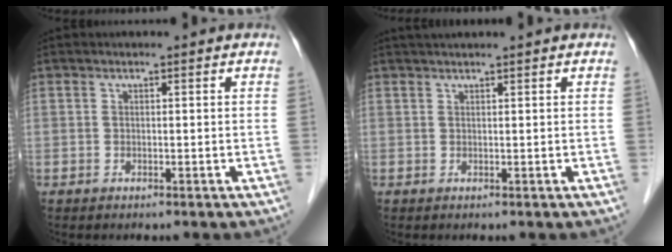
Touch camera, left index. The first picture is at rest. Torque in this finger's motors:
{"motor_torque": [-0.15, -0.30, 0.28, 0.03]}